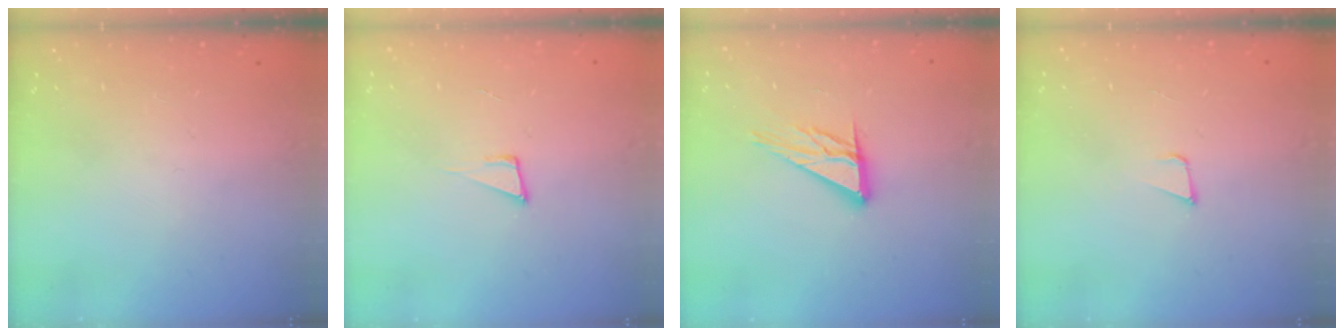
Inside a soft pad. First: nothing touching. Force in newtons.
{"total": 5.7, "press": 4.5, "slide": 3.4}
{"total": 10.9, "press": 10.9, "slide": 1.0}
{"total": 3.2, "press": 1.9, "slide": 2.6}